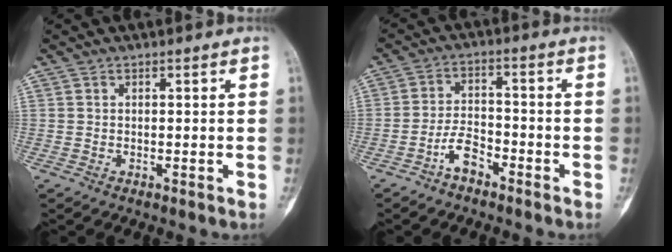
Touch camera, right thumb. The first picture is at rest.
{"total": 5.5, "force": [-3.6, 2.7, 3.1], "torque": [-0.047, 0.033, -0.073]}